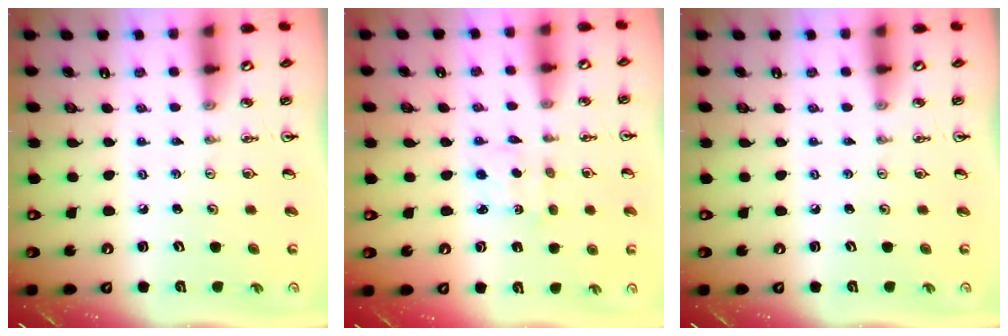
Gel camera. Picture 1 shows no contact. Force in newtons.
{"total": 2.5, "press": 2.4, "slide": 0.6}
{"total": 0.0}